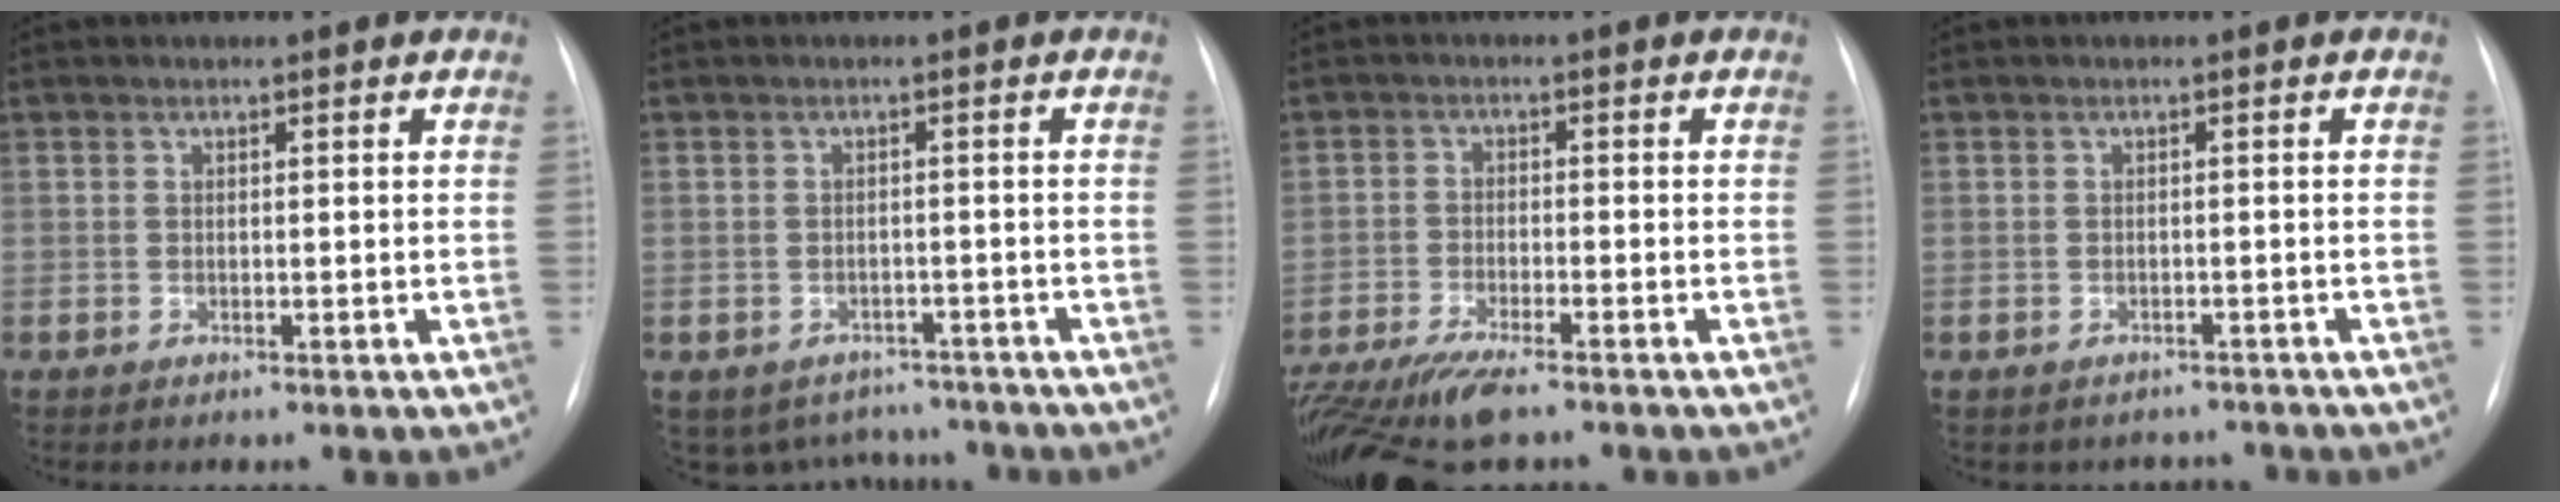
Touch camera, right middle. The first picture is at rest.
{"total": 7.2, "force": [-6.2, 3.6, 0.4], "torque": [0.000, 0.019, -0.073]}
{"total": 12.0, "force": [-9.7, 1.7, 6.8], "torque": [-0.122, -0.026, -0.161]}
{"total": 2.9, "force": [-2.6, 1.2, -0.6], "torque": [0.007, 0.015, -0.034]}